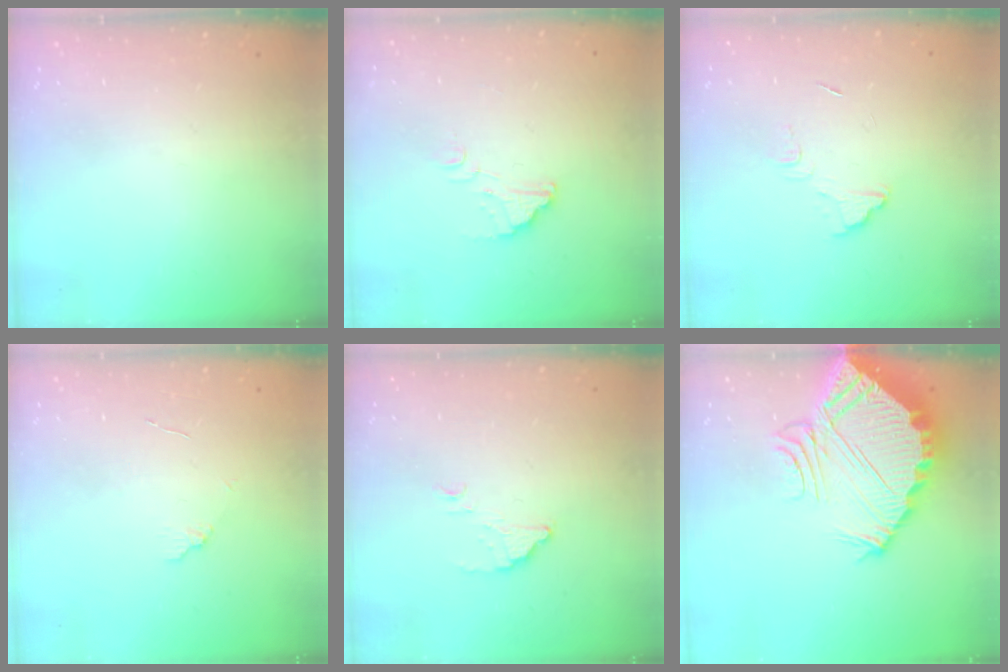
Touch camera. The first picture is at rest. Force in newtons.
{"total": 3.0, "press": 3.0, "slide": 0.1}
{"total": 5.4, "press": 5.4, "slide": 0.4}
{"total": 5.3, "press": 5.3, "slide": 0.4}
{"total": 2.9, "press": 2.9, "slide": 0.1}
{"total": 9.4, "press": 9.4, "slide": 0.7}